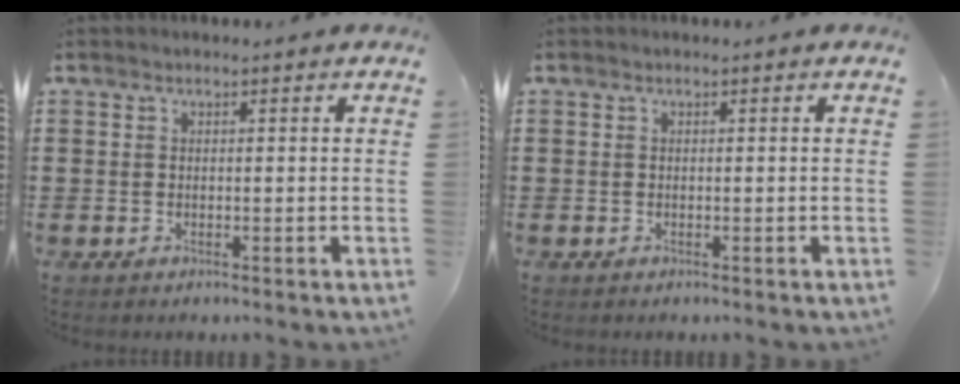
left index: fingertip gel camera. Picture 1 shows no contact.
{"total": 0.0}